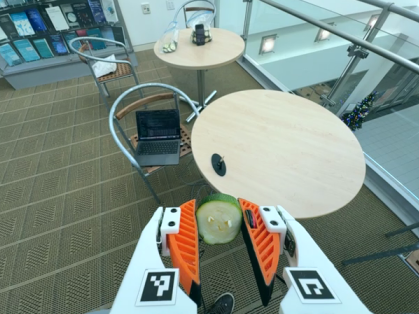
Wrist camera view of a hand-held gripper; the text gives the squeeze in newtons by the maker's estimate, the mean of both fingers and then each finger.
{"total": 9.0, "left": 8.8, "right": 9.3}